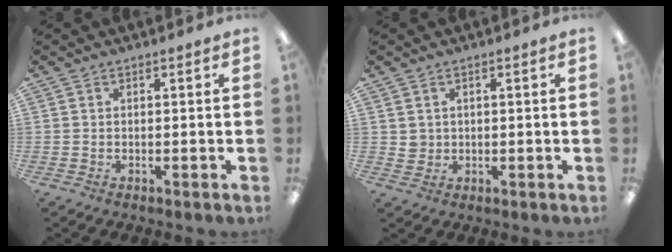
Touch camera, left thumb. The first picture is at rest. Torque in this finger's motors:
{"motor_torque": [-0.13, -0.01, -0.05, -0.05, 0.00]}